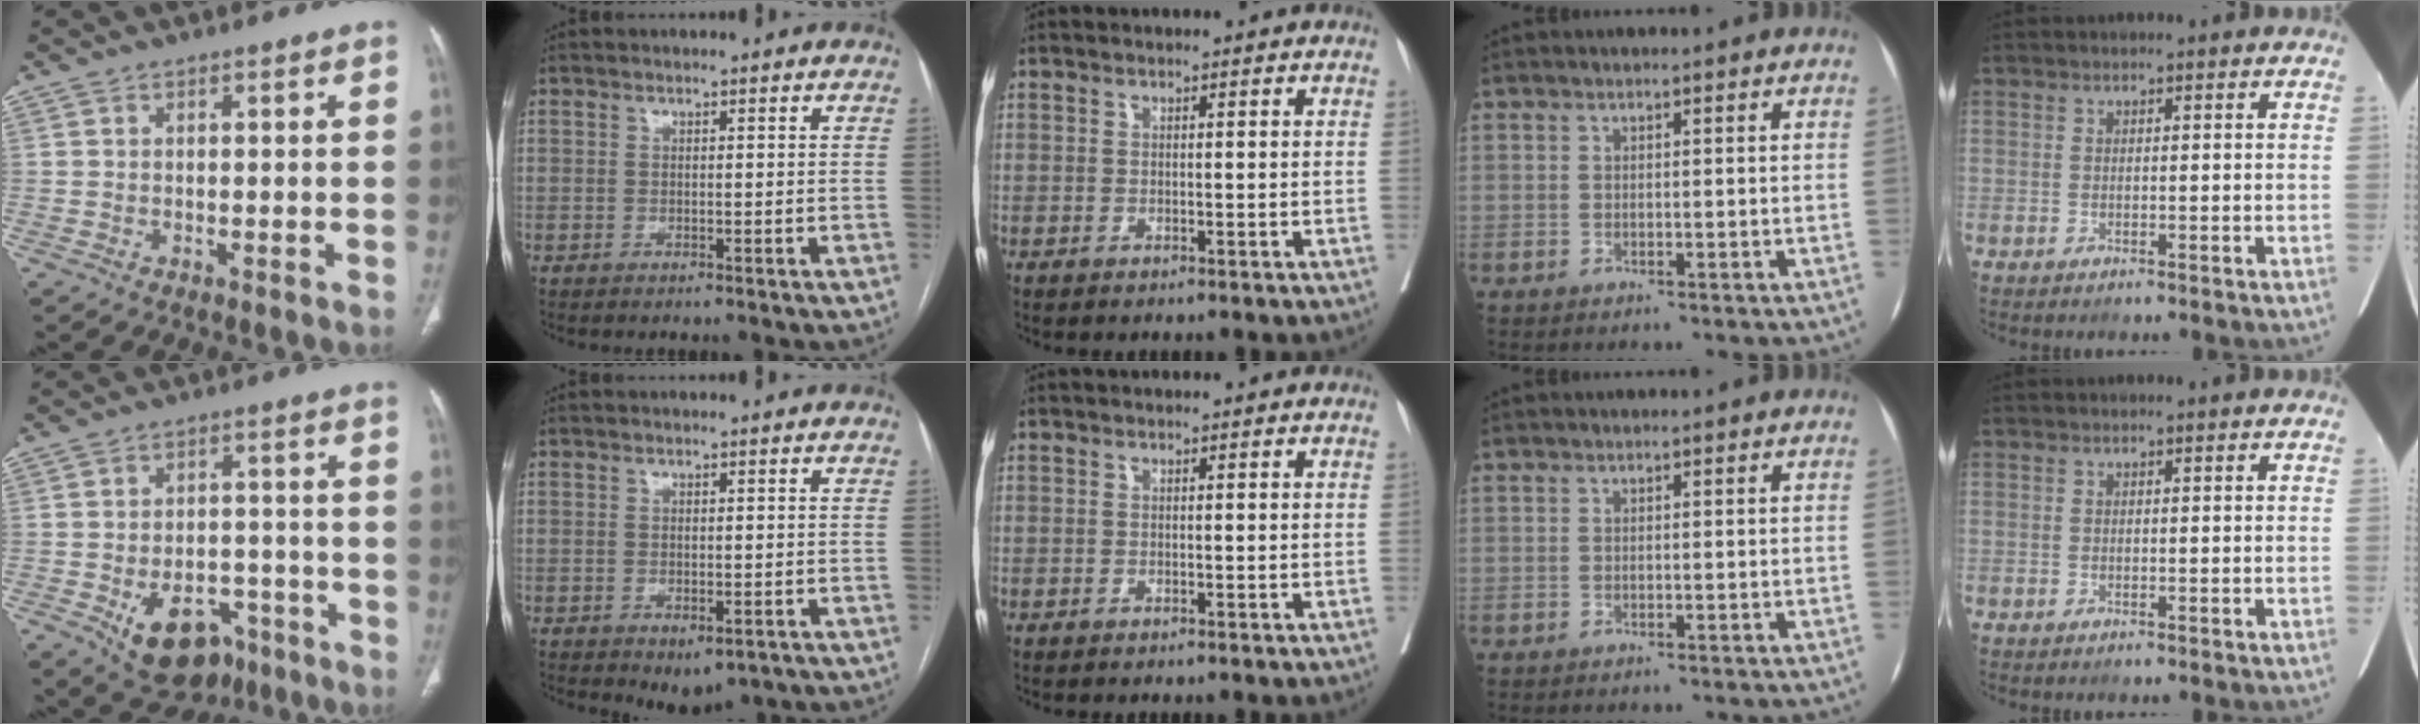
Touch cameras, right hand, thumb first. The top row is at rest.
{"thumb": {"total": 12.9, "force": [-6.6, 8.3, 7.4], "torque": [-0.081, 0.033, -0.087]}, "index": {"total": 3.5, "force": [-1.8, 1.8, 2.4], "torque": [-0.029, -0.004, -0.012]}}